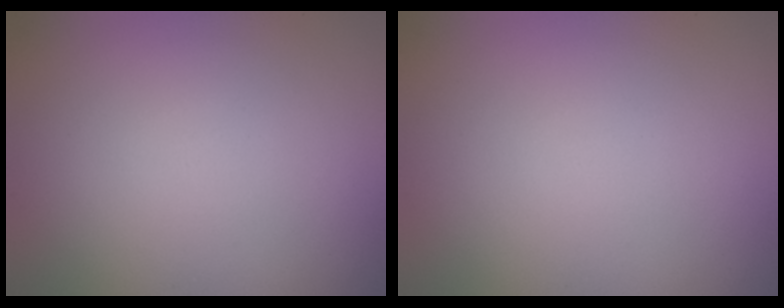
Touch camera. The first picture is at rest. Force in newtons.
{"total": 0.0}